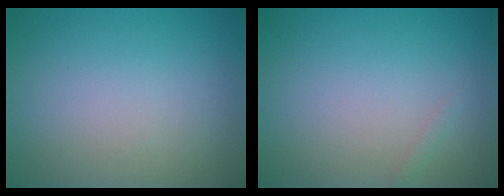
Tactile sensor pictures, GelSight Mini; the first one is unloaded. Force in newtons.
{"total": 0.5, "press": 0.5, "slide": 0.0}